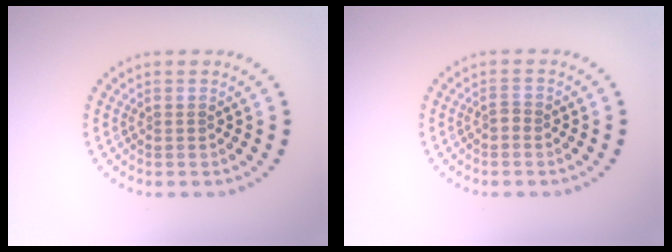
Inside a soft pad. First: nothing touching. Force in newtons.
{"total": 0.9, "press": 0.5, "slide": 0.7}